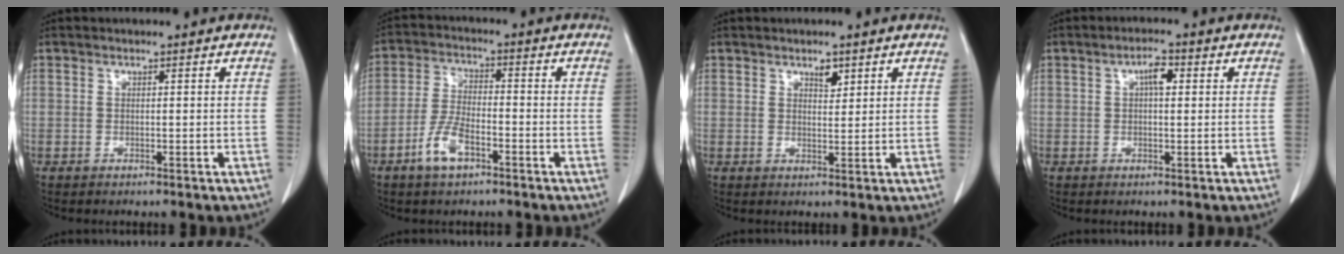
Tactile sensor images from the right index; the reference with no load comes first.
{"total": 6.5, "force": [-3.6, 2.4, 4.8], "torque": [-0.104, 0.001, -0.070]}
{"total": 2.1, "force": [1.4, 0.9, 1.2], "torque": [-0.019, -0.005, 0.024]}
{"total": 3.0, "force": [0.8, 1.1, 2.7], "torque": [-0.049, 0.007, 0.011]}